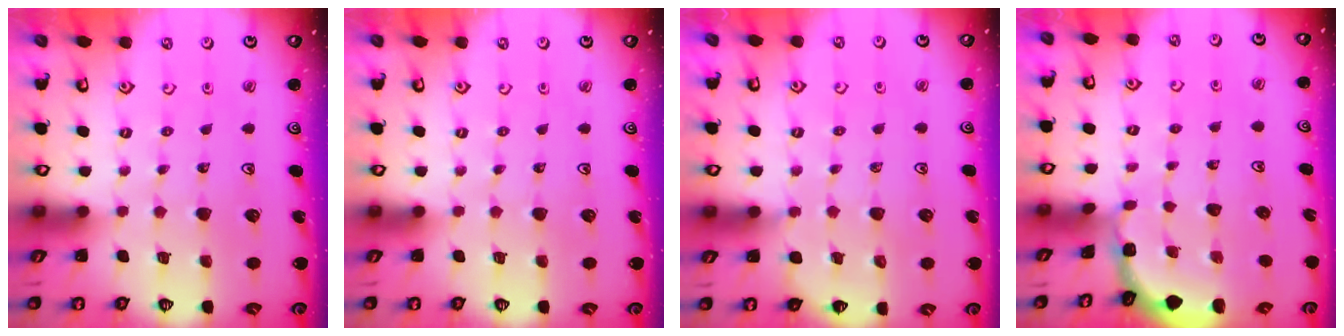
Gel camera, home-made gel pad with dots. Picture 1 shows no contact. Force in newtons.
{"total": 0.0}
{"total": 5.3, "press": 5.2, "slide": 0.7}
{"total": 0.8, "press": 0.8, "slide": 0.2}